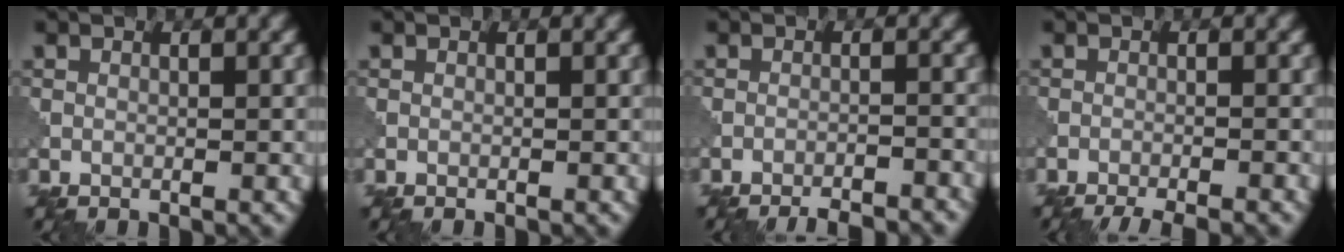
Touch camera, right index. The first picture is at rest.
{"total": 0.0}
{"total": 5.7, "force": [-5.4, 0.9, 1.7], "torque": [-0.016, 0.008, -0.073]}
{"total": 4.2, "force": [-3.7, 0.6, 1.9], "torque": [-0.026, -0.005, -0.060]}